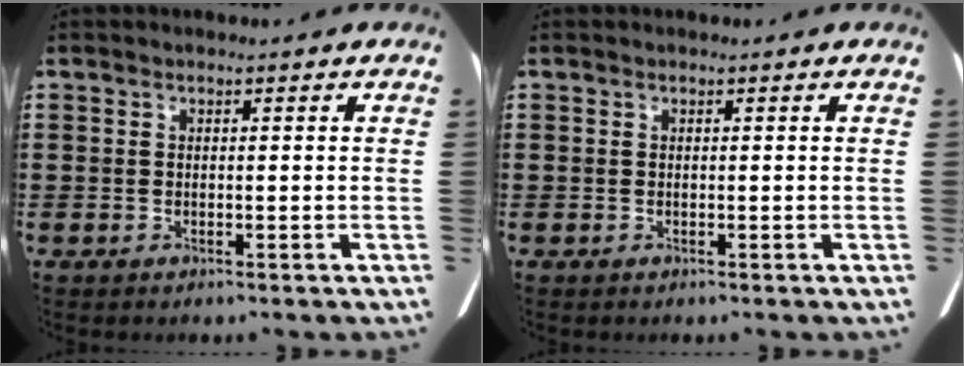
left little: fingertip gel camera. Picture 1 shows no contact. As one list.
[{"total": 0.0}]